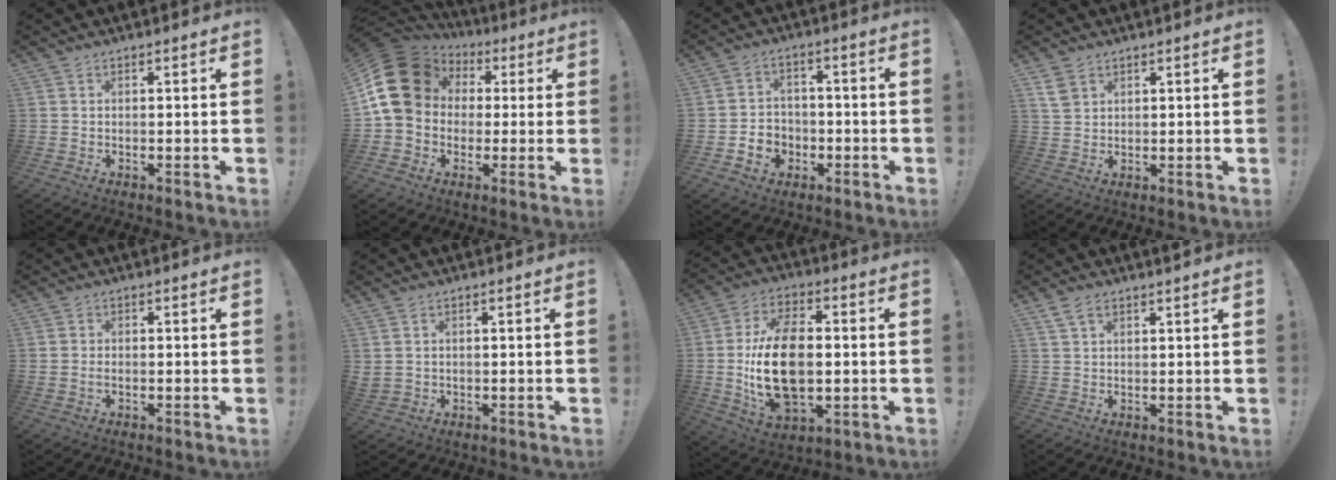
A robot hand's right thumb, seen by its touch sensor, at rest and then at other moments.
{"total": 18.6, "force": [3.3, 15.1, 10.3], "torque": [-0.182, 0.000, 0.078]}
{"total": 6.9, "force": [-2.4, 6.1, 2.0], "torque": [-0.032, 0.019, -0.040]}
{"total": 4.2, "force": [2.7, 2.6, 1.9], "torque": [-0.026, -0.013, 0.051]}
{"total": 0.8, "force": [-0.3, 0.6, 0.4], "torque": [-0.007, 0.002, -0.006]}
{"total": 1.8, "force": [1.0, 1.2, 0.9], "torque": [-0.013, -0.004, 0.019]}
{"total": 20.3, "force": [-1.0, 12.6, 15.9], "torque": [-0.303, 0.003, -0.012]}
{"total": 3.6, "force": [2.5, 1.1, 2.3], "torque": [-0.043, -0.007, 0.047]}